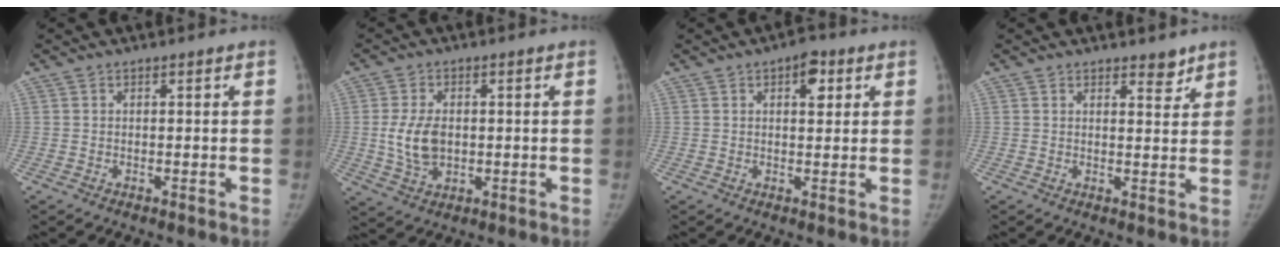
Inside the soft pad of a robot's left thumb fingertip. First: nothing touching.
{"total": 7.4, "force": [0.1, 4.8, 5.7], "torque": [-0.103, -0.002, 0.009]}
{"total": 4.7, "force": [2.0, 2.4, 3.5], "torque": [-0.030, -0.003, 0.023]}
{"total": 2.8, "force": [2.3, 1.2, 1.2], "torque": [-0.001, -0.018, 0.034]}